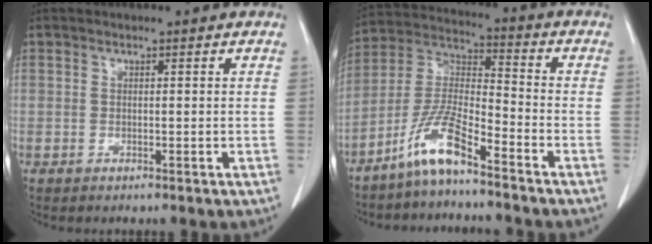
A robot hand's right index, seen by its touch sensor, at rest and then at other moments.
{"total": 9.4, "force": [-6.7, 1.0, 6.5], "torque": [-0.151, -0.006, -0.137]}